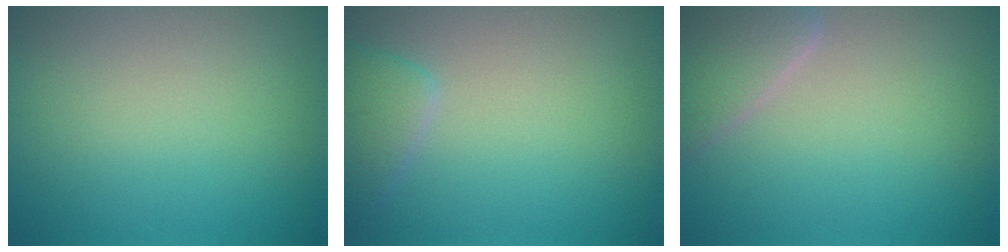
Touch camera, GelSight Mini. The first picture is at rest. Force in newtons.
{"total": 2.1, "press": 2.1, "slide": 0.2}
{"total": 3.0, "press": 3.0, "slide": 0.3}